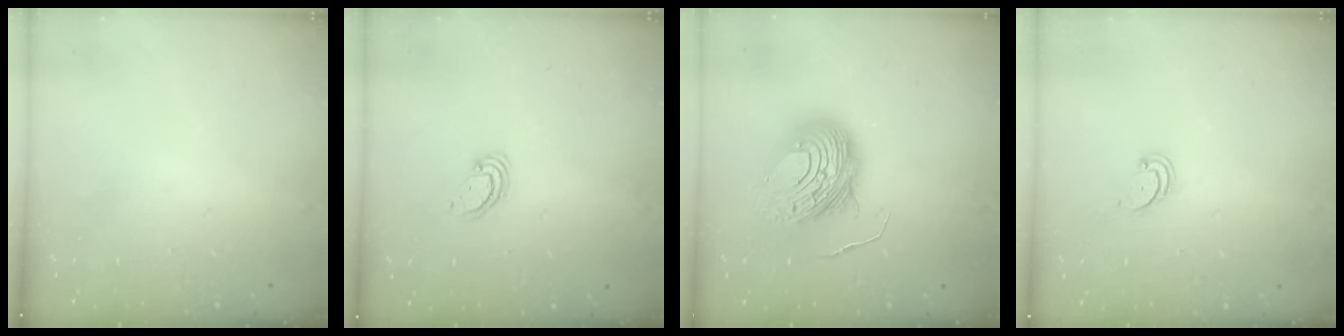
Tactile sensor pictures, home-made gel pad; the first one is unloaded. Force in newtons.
{"total": 2.3, "press": 2.3, "slide": 0.1}
{"total": 13.2, "press": 13.2, "slide": 1.3}
{"total": 2.4, "press": 2.3, "slide": 0.5}